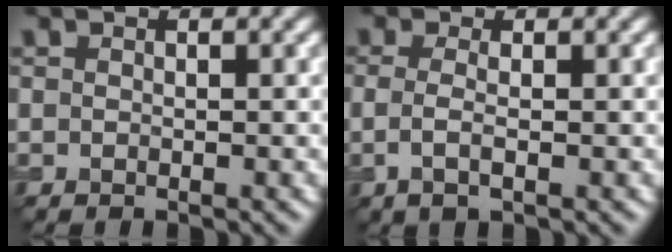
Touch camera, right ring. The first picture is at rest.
{"total": 1.7, "force": [-0.2, 0.6, 1.6], "torque": [-0.038, -0.006, -0.006]}